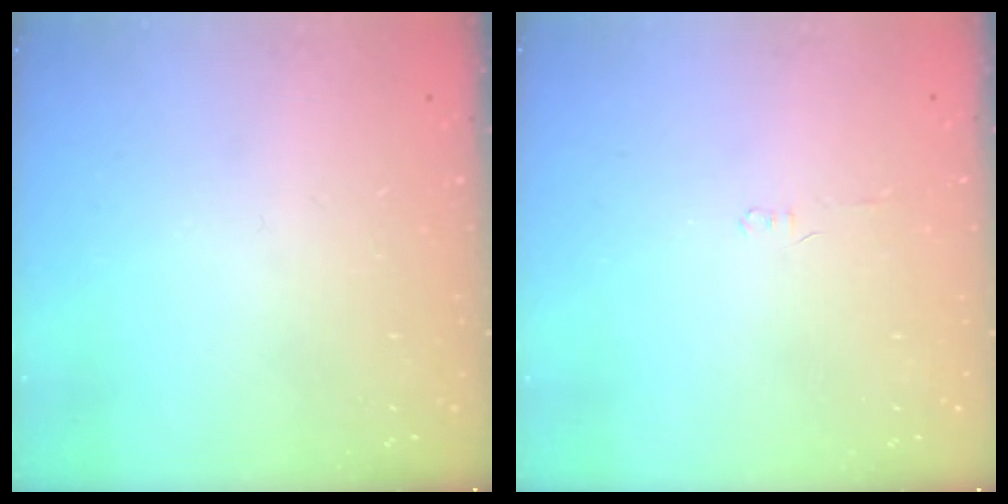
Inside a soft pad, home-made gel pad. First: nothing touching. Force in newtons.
{"total": 1.1, "press": 1.0, "slide": 0.3}